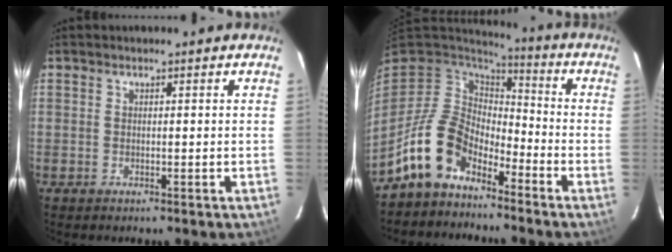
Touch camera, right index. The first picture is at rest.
{"total": 12.2, "force": [-8.5, 6.9, 5.6], "torque": [-0.119, 0.017, -0.157]}